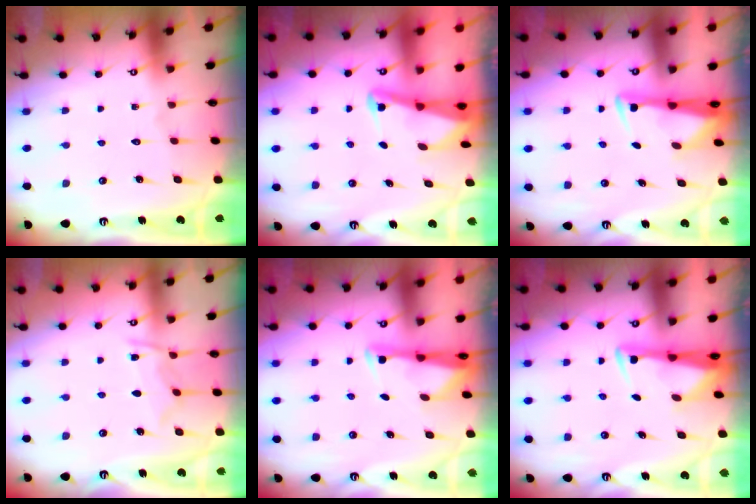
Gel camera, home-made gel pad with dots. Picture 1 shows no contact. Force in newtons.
{"total": 2.7, "press": 2.6, "slide": 0.6}
{"total": 2.9, "press": 2.8, "slide": 0.9}
{"total": 7.5, "press": 7.4, "slide": 0.9}
{"total": 2.8, "press": 2.7, "slide": 0.4}
{"total": 2.9, "press": 2.8, "slide": 0.9}